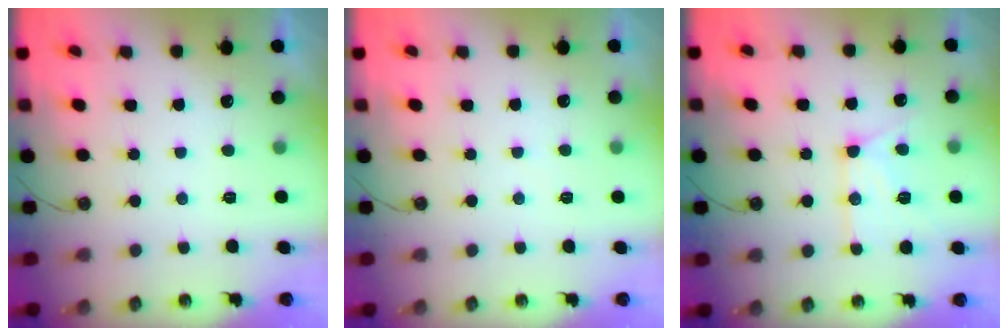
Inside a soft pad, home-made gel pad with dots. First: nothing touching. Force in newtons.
{"total": 1.8, "press": 1.7, "slide": 0.3}
{"total": 14.5, "press": 14.5, "slide": 1.2}